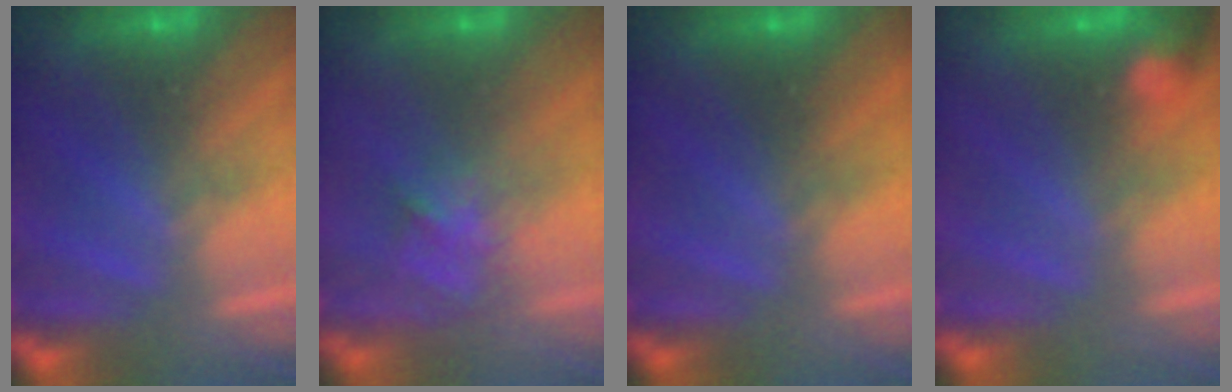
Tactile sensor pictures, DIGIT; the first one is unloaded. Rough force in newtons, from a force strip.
{"total": 2.8}
{"total": 2.2}
{"total": 2.9}